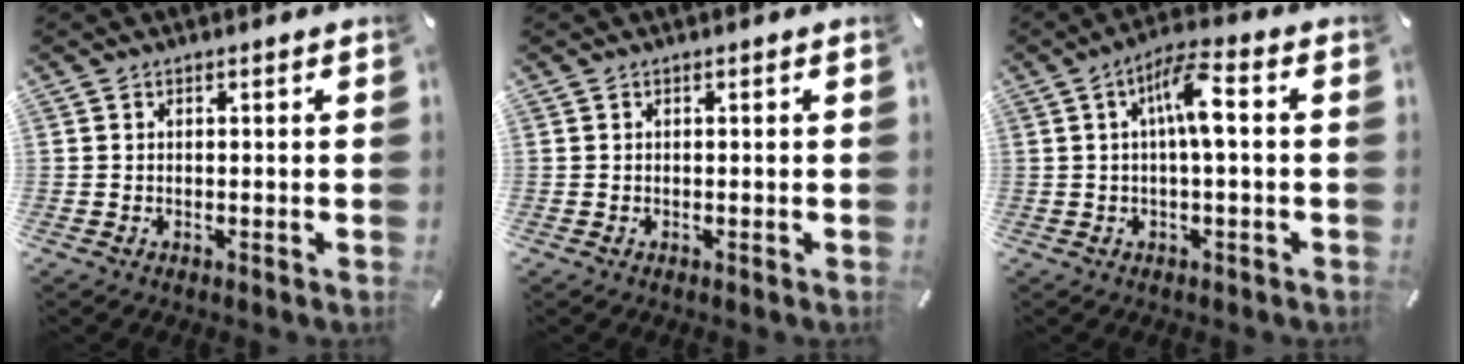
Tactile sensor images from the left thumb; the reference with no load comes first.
{"total": 0.0}
{"total": 8.5, "force": [1.0, 2.2, 8.2], "torque": [-0.152, 0.006, 0.012]}